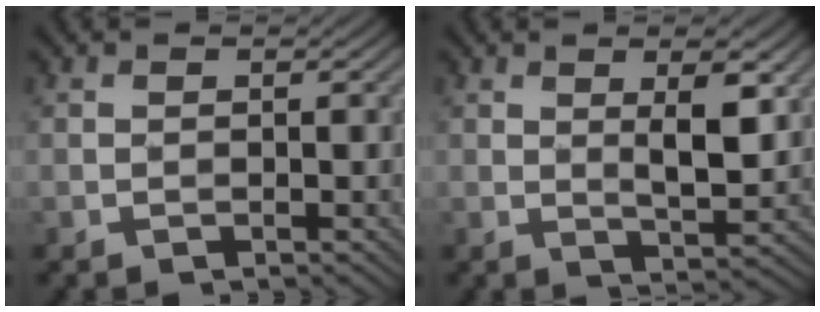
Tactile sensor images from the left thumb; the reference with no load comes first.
{"total": 5.2, "force": [1.6, 1.5, 4.7], "torque": [-0.084, 0.000, 0.033]}